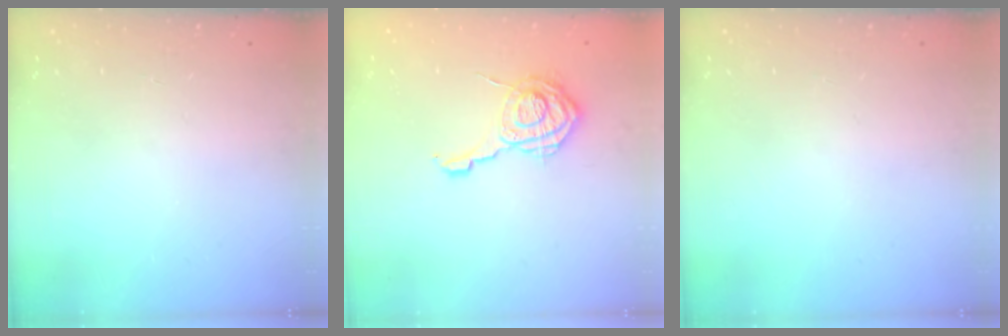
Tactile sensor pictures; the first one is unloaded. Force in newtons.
{"total": 12.1, "press": 12.1, "slide": 0.7}
{"total": 0.0}